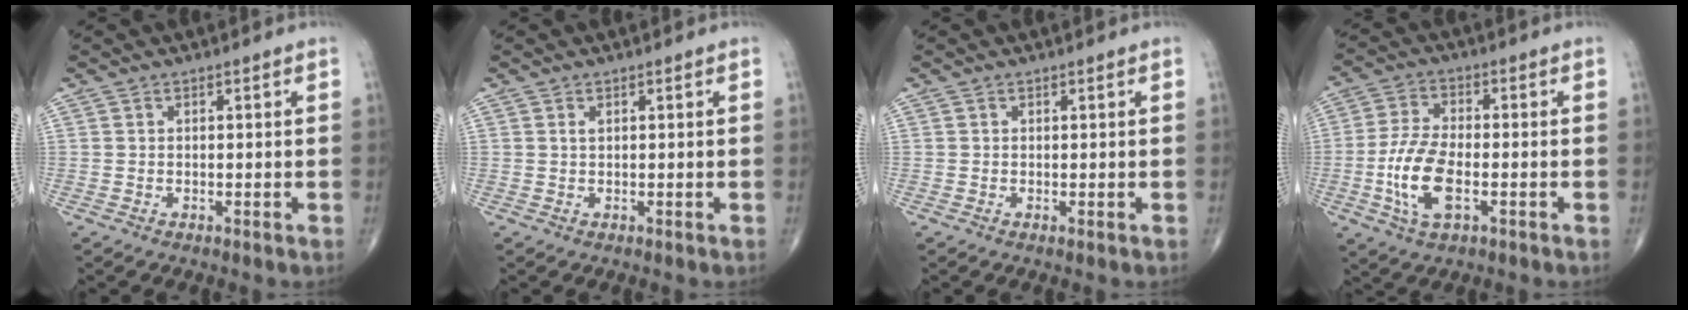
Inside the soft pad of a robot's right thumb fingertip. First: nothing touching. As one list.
[{"total": 0.5, "force": [0.2, 0.2, 0.4], "torque": [-0.010, 0.003, 0.006]}, {"total": 0.0}, {"total": 10.4, "force": [-2.7, 4.7, 8.9], "torque": [-0.189, 0.010, -0.054]}]